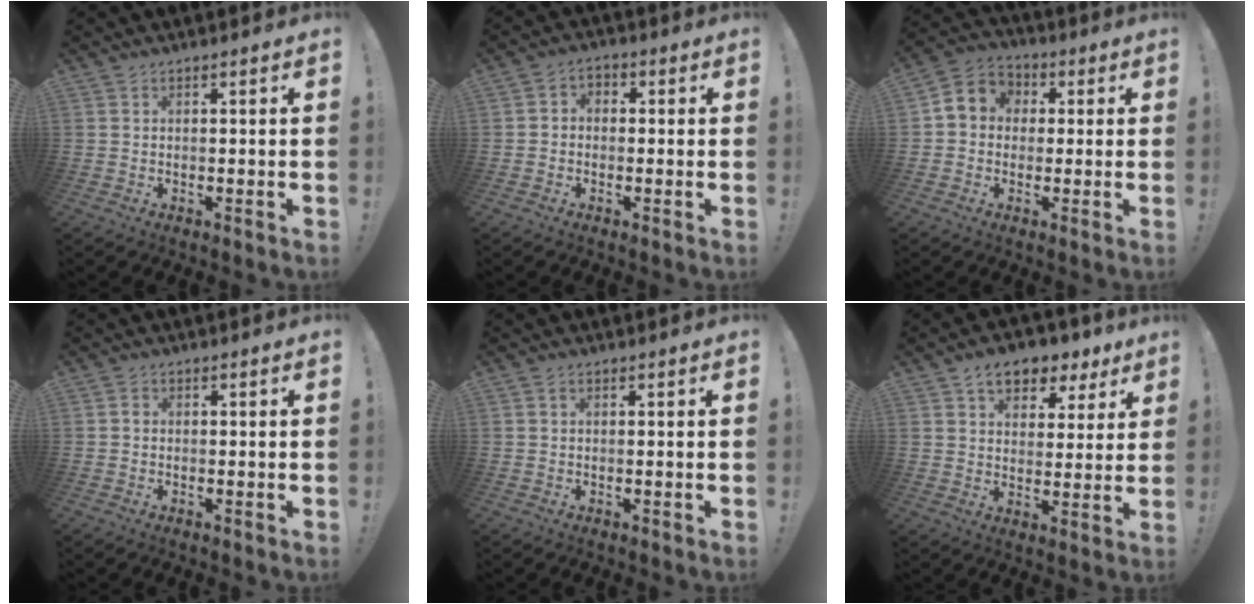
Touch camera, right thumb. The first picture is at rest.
{"total": 3.2, "force": [-1.4, 2.5, 1.5], "torque": [-0.026, 0.011, -0.025]}
{"total": 6.9, "force": [0.1, 6.4, 2.6], "torque": [-0.037, 0.012, 0.009]}
{"total": 1.0, "force": [-0.4, 0.7, 0.5], "torque": [-0.008, 0.004, -0.007]}
{"total": 0.6, "force": [0.1, 0.5, 0.4], "torque": [-0.009, 0.001, 0.002]}
{"total": 9.7, "force": [6.0, 6.1, 4.6], "torque": [-0.062, -0.033, 0.112]}